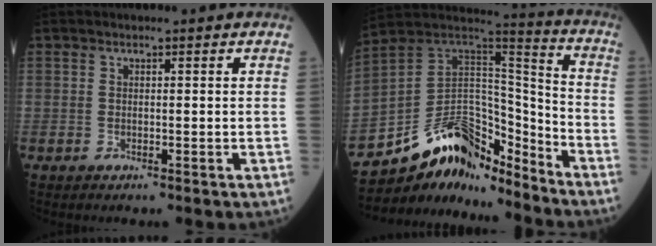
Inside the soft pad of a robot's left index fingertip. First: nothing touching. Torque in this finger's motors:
{"motor_torque": [1.03, 1.11, 0.16, 0.08]}